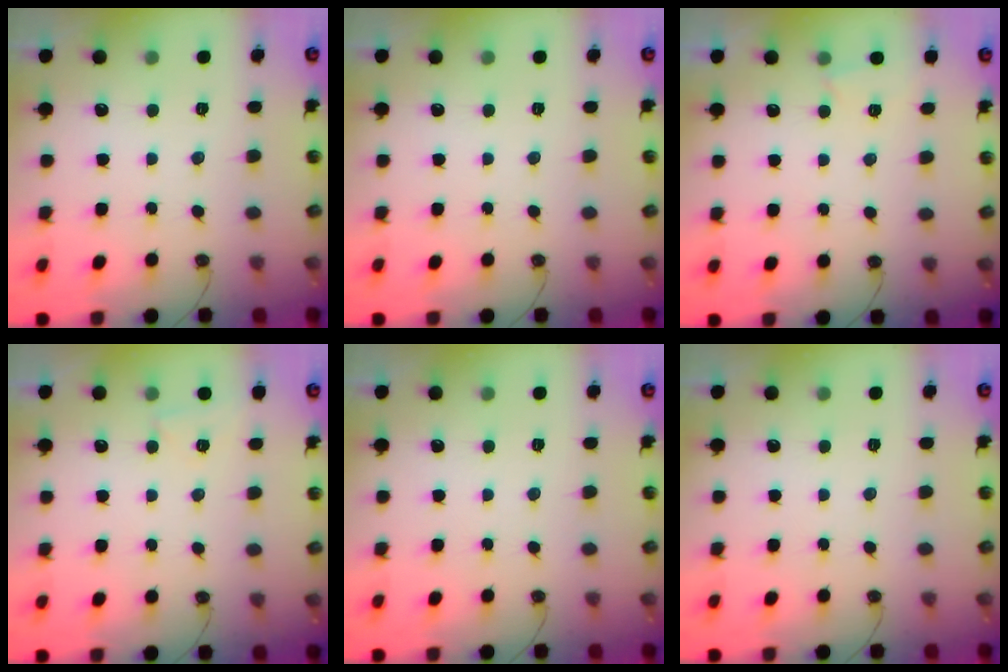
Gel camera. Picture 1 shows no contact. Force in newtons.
{"total": 0.0}
{"total": 1.7, "press": 1.6, "slide": 0.4}
{"total": 3.9, "press": 3.2, "slide": 2.4}
{"total": 0.0}
{"total": 0.0}